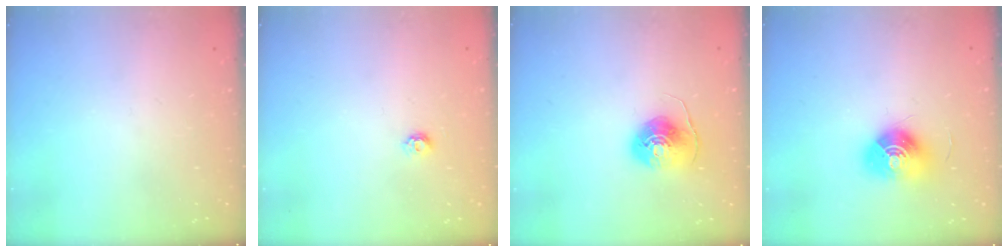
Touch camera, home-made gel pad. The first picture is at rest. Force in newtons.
{"total": 4.3, "press": 4.2, "slide": 0.5}
{"total": 8.5, "press": 8.4, "slide": 0.4}
{"total": 11.1, "press": 11.1, "slide": 0.2}